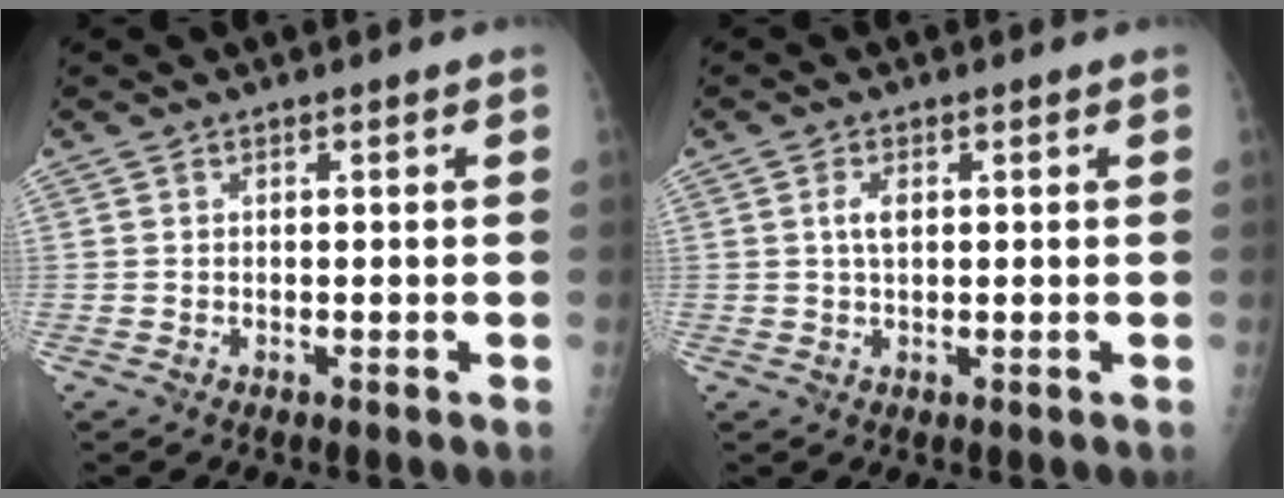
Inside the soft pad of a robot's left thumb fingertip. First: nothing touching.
{"total": 2.4, "force": [0.5, 1.2, 2.0], "torque": [-0.038, 0.003, 0.009]}